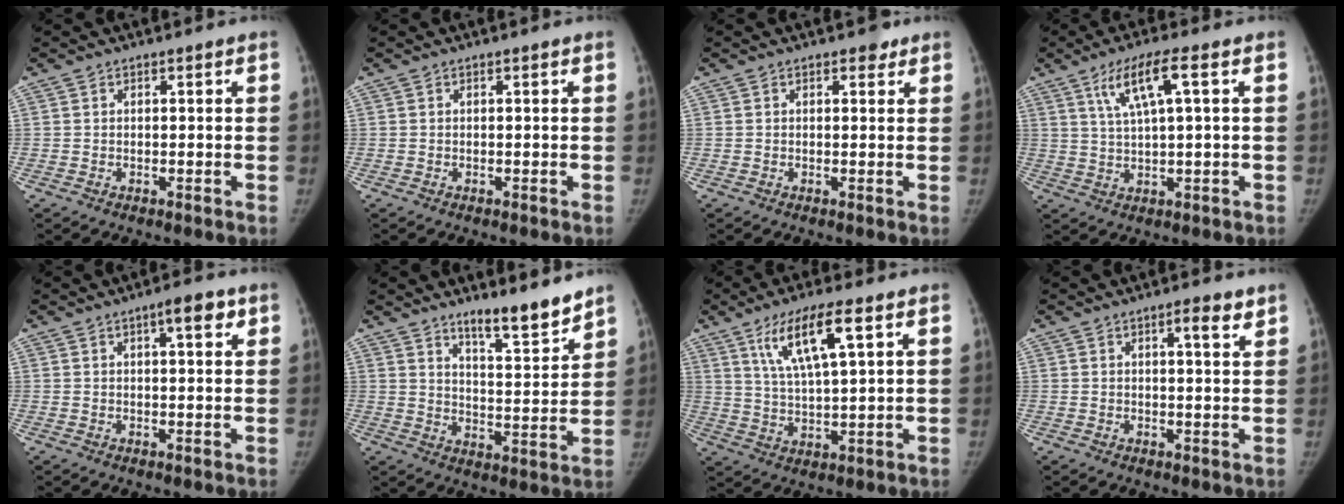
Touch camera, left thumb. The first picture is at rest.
{"total": 0.0}
{"total": 1.6, "force": [1.1, 1.0, 0.6], "torque": [0.005, -0.003, 0.009]}
{"total": 7.9, "force": [3.1, 1.1, 7.2], "torque": [-0.148, 0.004, 0.060]}
{"total": 4.3, "force": [2.0, 1.3, 3.6], "torque": [-0.042, -0.003, 0.026]}
{"total": 10.0, "force": [8.2, 1.6, 5.5], "torque": [-0.067, -0.069, 0.133]}
{"total": 11.3, "force": [5.4, 2.5, 9.6], "torque": [-0.181, -0.012, 0.104]}
{"total": 3.9, "force": [2.3, 0.8, 3.0], "torque": [-0.040, -0.013, 0.033]}